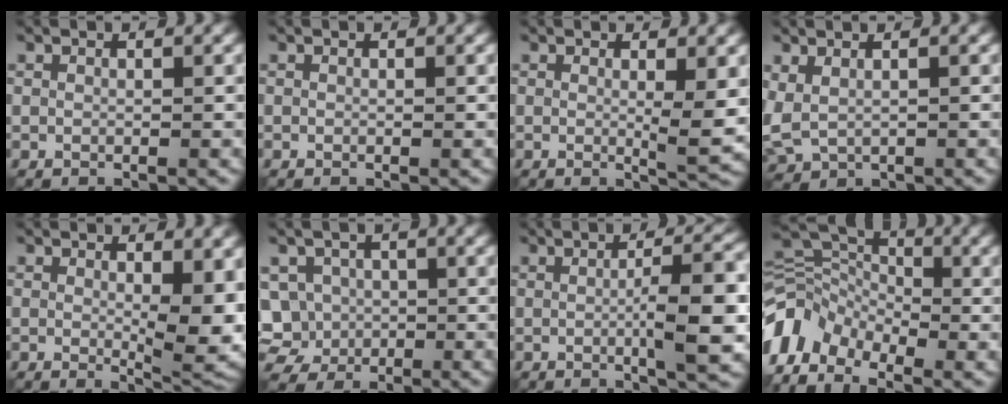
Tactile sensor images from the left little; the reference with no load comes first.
{"total": 0.0}
{"total": 3.1, "force": [0.6, 0.6, 3.0], "torque": [-0.045, -0.011, 0.010]}
{"total": 2.7, "force": [1.2, 1.5, 1.8], "torque": [-0.056, 0.001, 0.030]}
{"total": 6.3, "force": [0.7, 2.1, 5.9], "torque": [-0.087, -0.012, 0.017]}
{"total": 8.1, "force": [-0.2, 7.3, 3.3], "torque": [-0.083, 0.014, -0.027]}
{"total": 6.8, "force": [-0.7, 1.5, 6.6], "torque": [-0.096, 0.004, -0.013]}
{"total": 5.6, "force": [-3.8, 3.3, 2.5], "torque": [-0.044, 0.006, -0.096]}